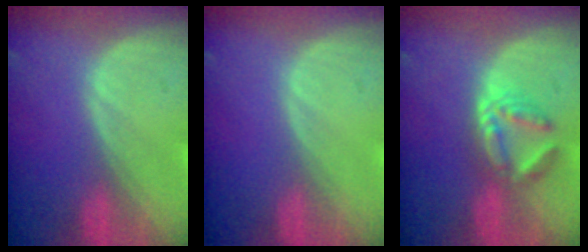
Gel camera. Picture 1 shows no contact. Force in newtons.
{"total": 0.0}
{"total": 6.0, "press": 5.4, "slide": 2.7}